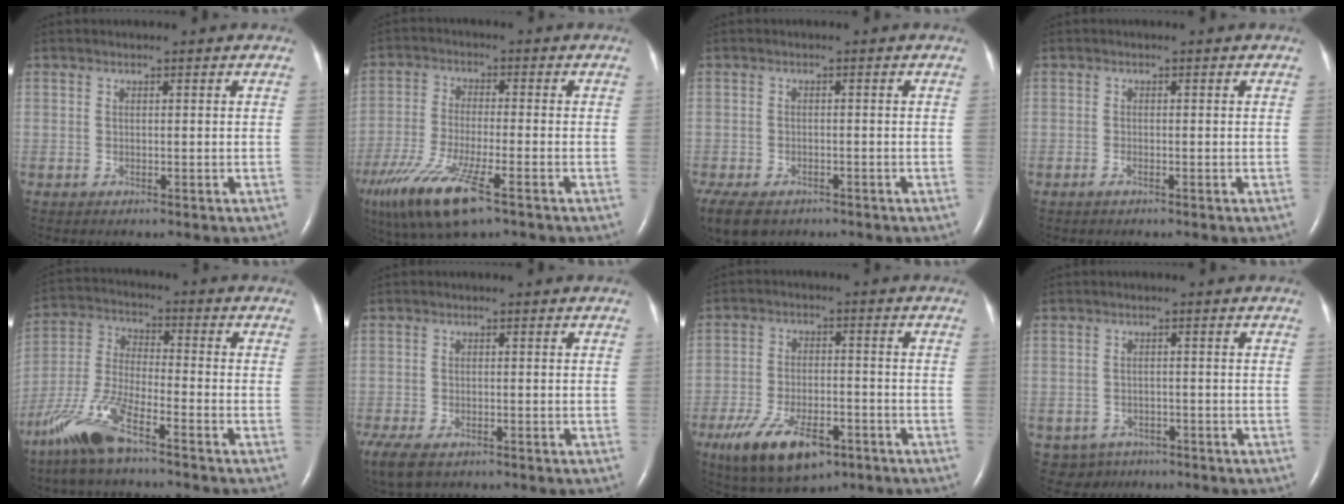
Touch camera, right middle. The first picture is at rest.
{"total": 14.2, "force": [-8.6, 2.7, 11.0], "torque": [-0.240, -0.042, -0.156]}
{"total": 13.1, "force": [-8.0, 8.1, 6.3], "torque": [-0.175, -0.024, -0.108]}
{"total": 0.8, "force": [-0.5, 0.1, 0.5], "torque": [-0.014, -0.001, -0.009]}
{"total": 11.5, "force": [-7.9, 2.1, 8.0], "torque": [-0.189, -0.019, -0.158]}
{"total": 12.1, "force": [-7.3, 7.1, 6.5], "torque": [-0.188, -0.025, -0.105]}
{"total": 12.0, "force": [-6.8, 5.1, 8.5], "torque": [-0.162, -0.012, -0.106]}
{"total": 3.9, "force": [-2.5, 3.0, 0.3], "torque": [-0.009, 0.005, -0.032]}